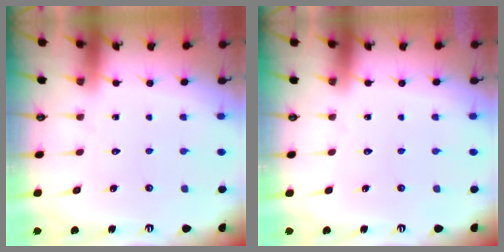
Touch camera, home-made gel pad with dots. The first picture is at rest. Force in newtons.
{"total": 0.0}